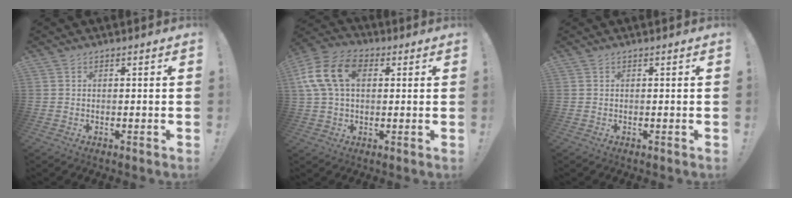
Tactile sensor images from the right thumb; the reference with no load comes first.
{"total": 15.4, "force": [3.8, 10.4, 10.7], "torque": [-0.213, 0.007, 0.072]}
{"total": 0.0}